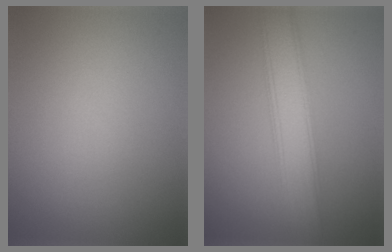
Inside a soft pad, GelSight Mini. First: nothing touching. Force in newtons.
{"total": 4.9, "press": 4.9, "slide": 0.1}